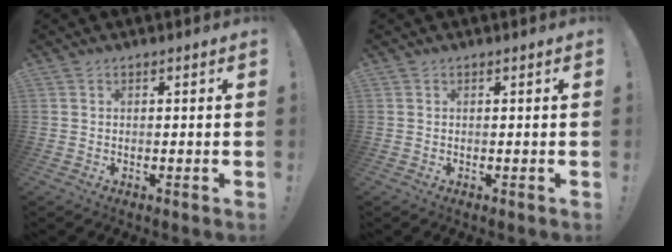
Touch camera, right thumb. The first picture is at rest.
{"total": 0.0}